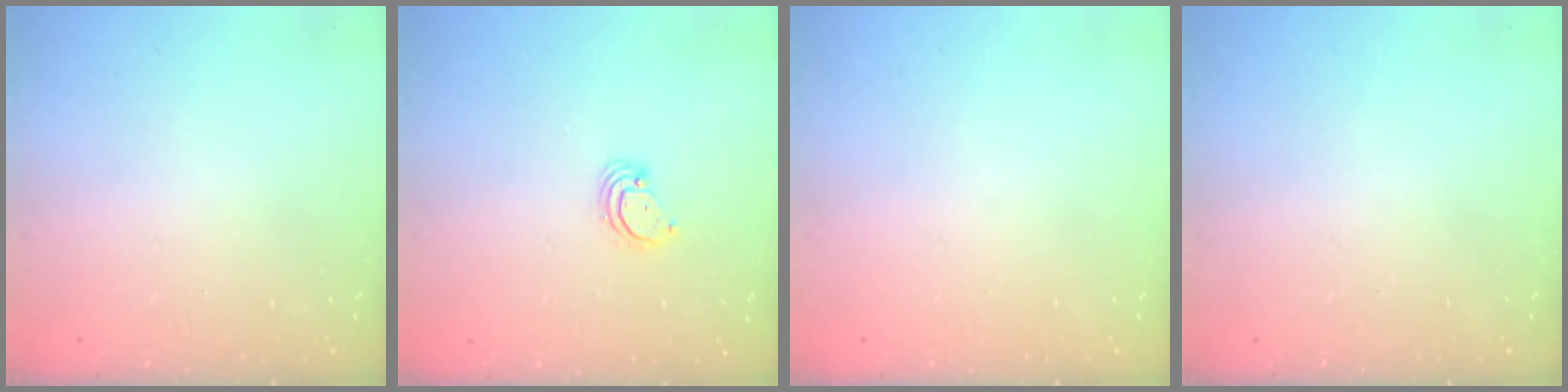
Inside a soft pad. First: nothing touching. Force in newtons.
{"total": 2.9, "press": 2.9, "slide": 0.3}
{"total": 0.0}
{"total": 0.0}